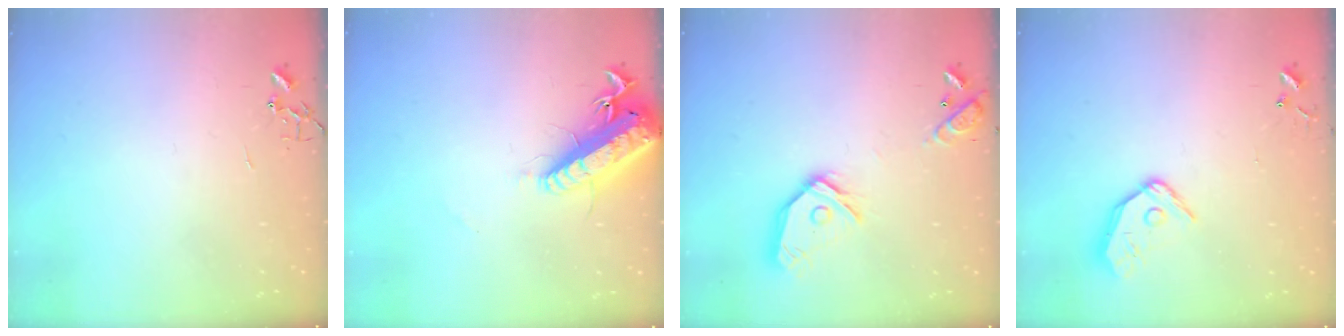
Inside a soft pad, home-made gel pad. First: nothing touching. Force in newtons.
{"total": 18.4, "press": 18.0, "slide": 4.0}
{"total": 15.7, "press": 15.5, "slide": 2.4}
{"total": 11.3, "press": 11.1, "slide": 1.6}